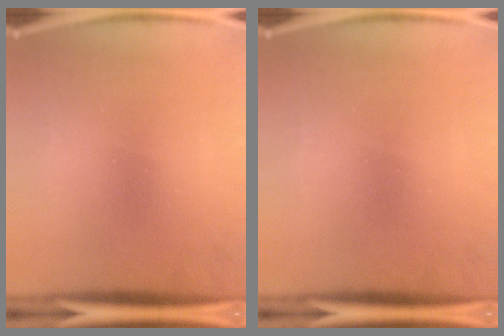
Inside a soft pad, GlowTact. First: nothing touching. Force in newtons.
{"total": 0.0}